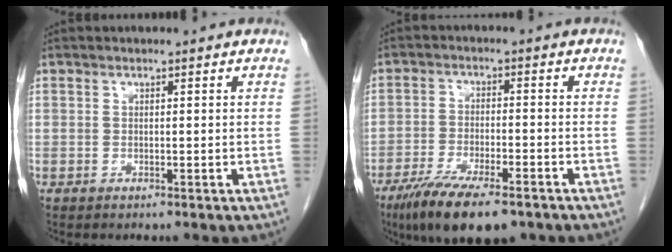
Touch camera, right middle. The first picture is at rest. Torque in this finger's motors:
{"motor_torque": [1.27, -0.87, 0.32, 0.13]}